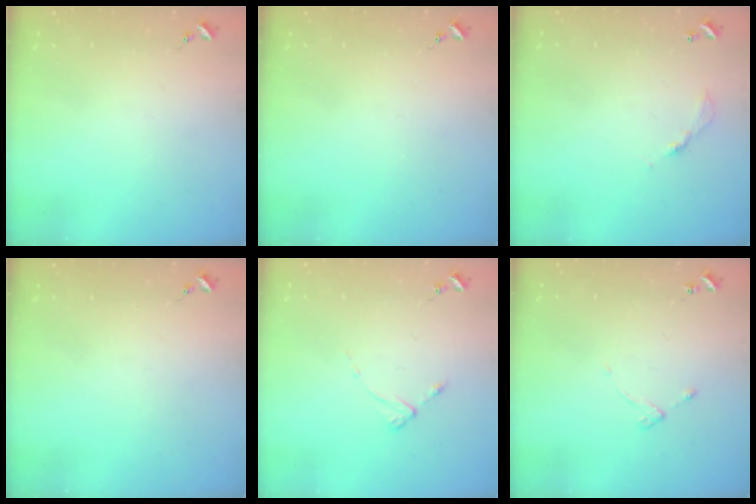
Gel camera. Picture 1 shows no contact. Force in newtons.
{"total": 0.0}
{"total": 3.6, "press": 3.6, "slide": 0.2}
{"total": 0.0}
{"total": 2.5, "press": 2.5, "slide": 0.3}
{"total": 4.3, "press": 4.2, "slide": 0.6}